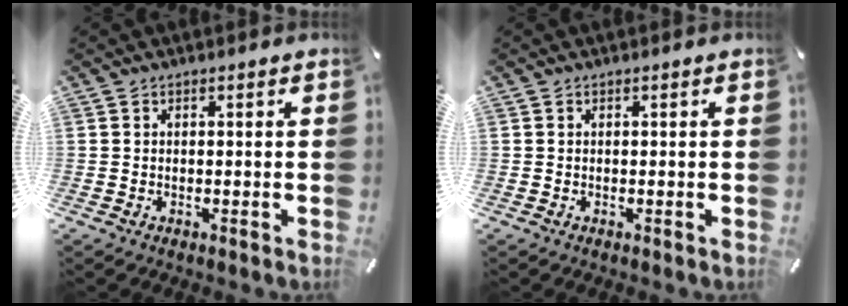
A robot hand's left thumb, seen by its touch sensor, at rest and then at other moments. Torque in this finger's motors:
{"motor_torque": [0.01, 0.01, 0.00, -0.02, 0.00]}